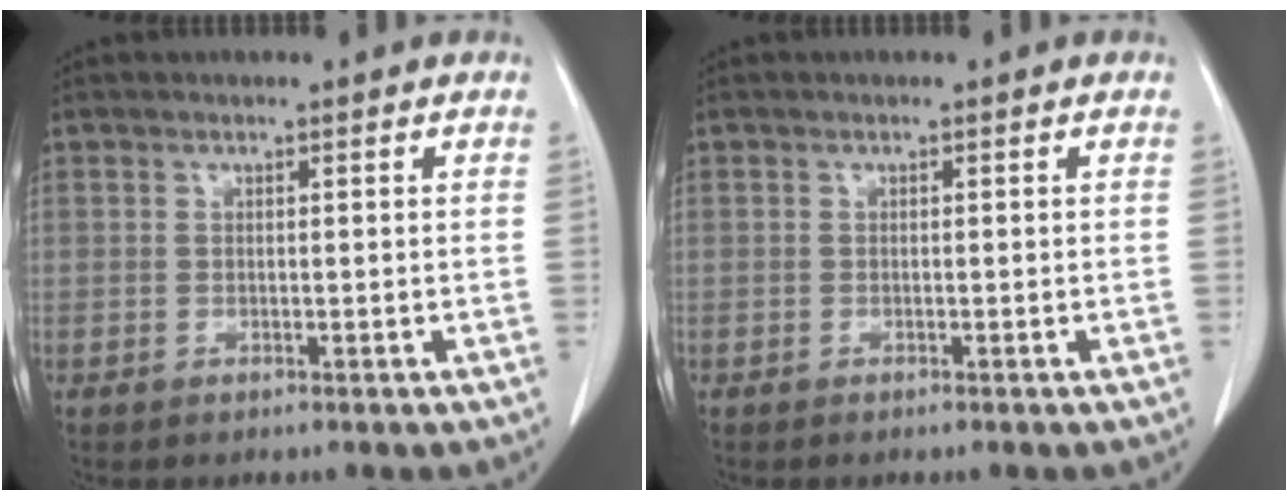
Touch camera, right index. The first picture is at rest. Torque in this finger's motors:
{"motor_torque": [-0.07, -0.13, -0.05, -0.03]}